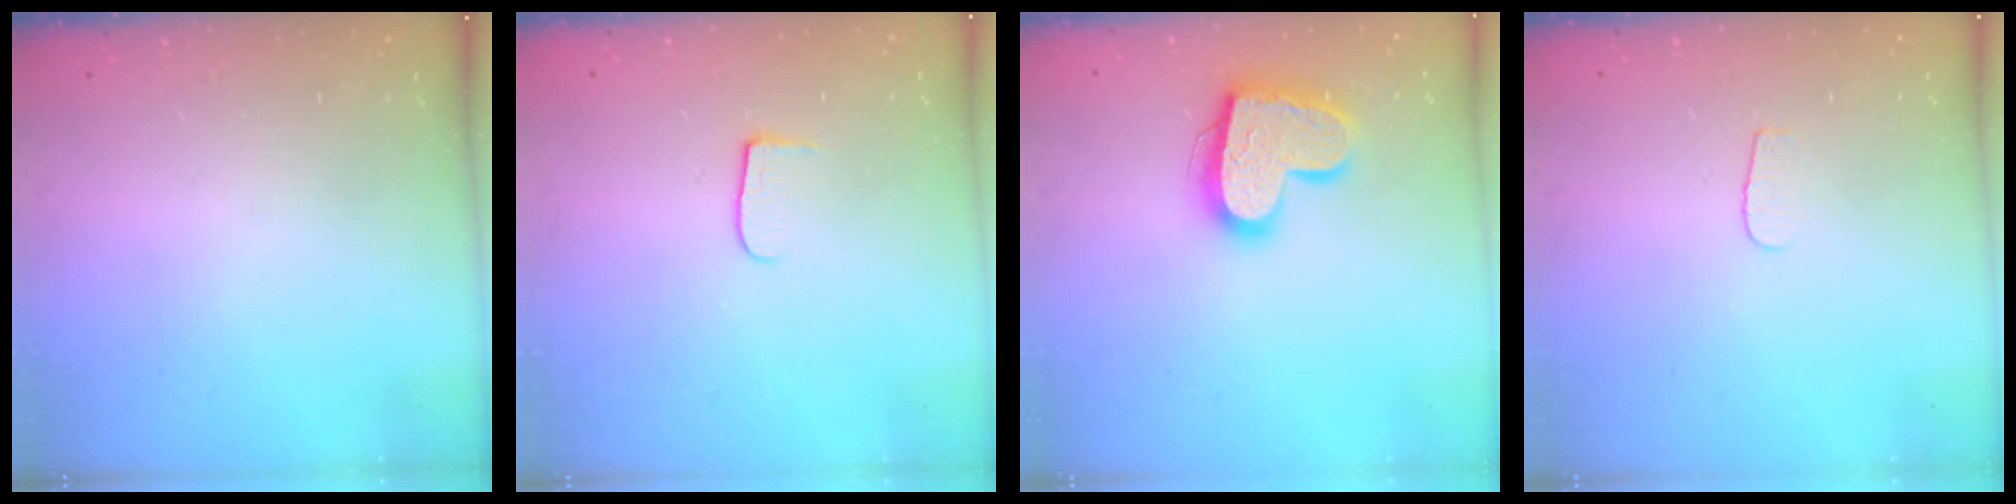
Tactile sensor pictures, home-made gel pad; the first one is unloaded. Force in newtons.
{"total": 6.0, "press": 6.0, "slide": 0.6}
{"total": 17.6, "press": 17.6, "slide": 1.4}
{"total": 3.7, "press": 3.6, "slide": 0.4}